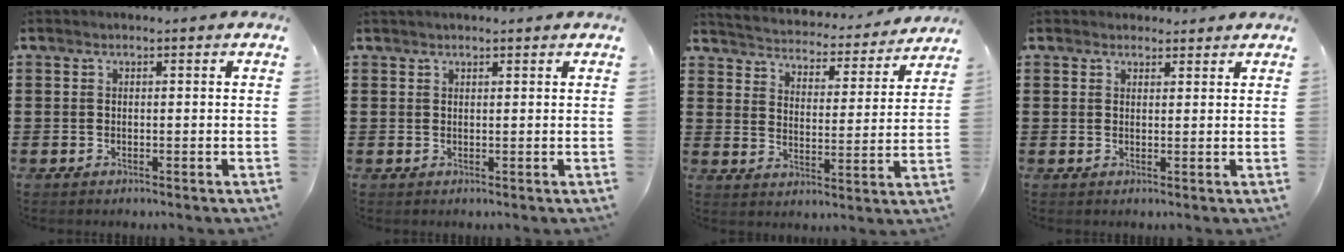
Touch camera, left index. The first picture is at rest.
{"total": 0.8, "force": [0.8, 0.1, 0.2], "torque": [-0.005, 0.001, 0.014]}
{"total": 3.4, "force": [3.4, 0.0, -0.3], "torque": [-0.021, -0.036, 0.048]}
{"total": 1.7, "force": [1.6, 0.7, 0.0], "torque": [-0.004, 0.006, 0.031]}